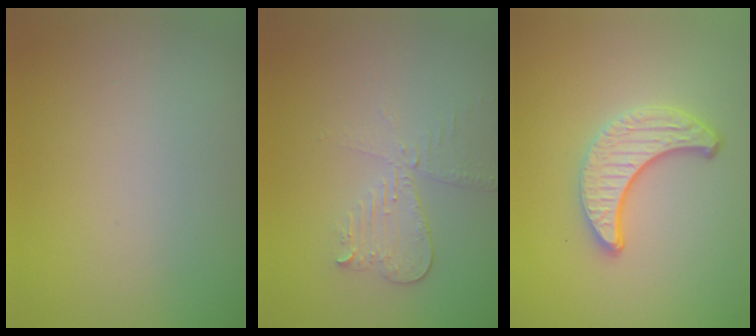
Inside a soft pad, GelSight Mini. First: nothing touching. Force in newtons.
{"total": 3.0, "press": 2.6, "slide": 1.5}
{"total": 3.6, "press": 3.1, "slide": 1.8}